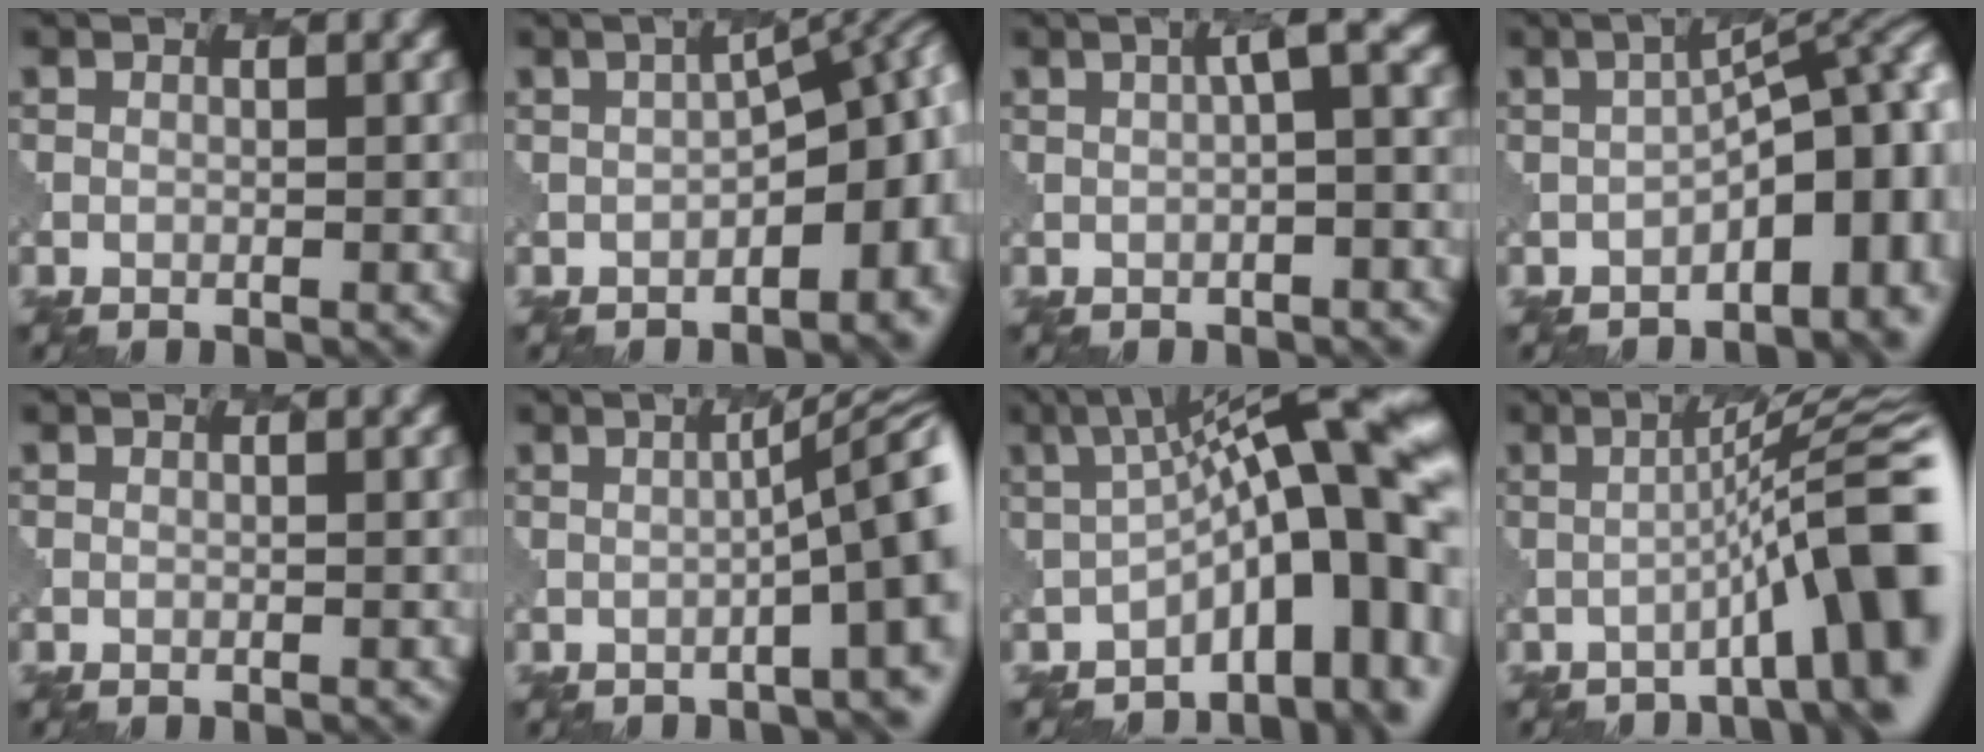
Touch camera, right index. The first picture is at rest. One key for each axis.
{"total": 9.1, "fx": -2.2, "fy": 4.1, "fz": 7.8, "tx": -0.085, "ty": -0.003, "tz": -0.028}
{"total": 3.2, "fx": 0.3, "fy": 0.6, "fz": 3.1, "tx": -0.038, "ty": 0.015, "tz": 0.002}
{"total": 12.1, "fx": -3.7, "fy": 5.5, "fz": 10.2, "tx": -0.101, "ty": 0.000, "tz": -0.046}
{"total": 0.0}
{"total": 8.4, "fx": -1.6, "fy": 1.7, "fz": 8.0, "tx": -0.083, "ty": 0.016, "tz": -0.020}
{"total": 15.5, "fx": -1.8, "fy": 5.4, "fz": 14.4, "tx": -0.165, "ty": 0.028, "tz": -0.022}
{"total": 9.5, "fx": -2.8, "fy": 1.3, "fz": 9.0, "tx": -0.109, "ty": 0.025, "tz": -0.045}